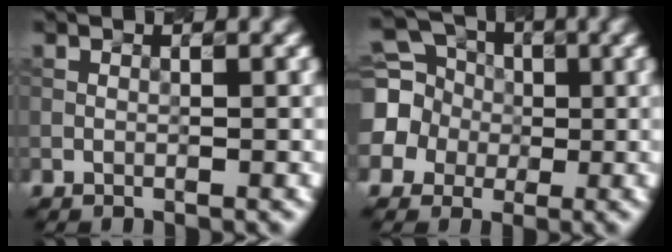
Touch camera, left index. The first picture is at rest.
{"total": 9.4, "force": [0.9, 8.6, 3.6], "torque": [-0.103, 0.025, -0.024]}